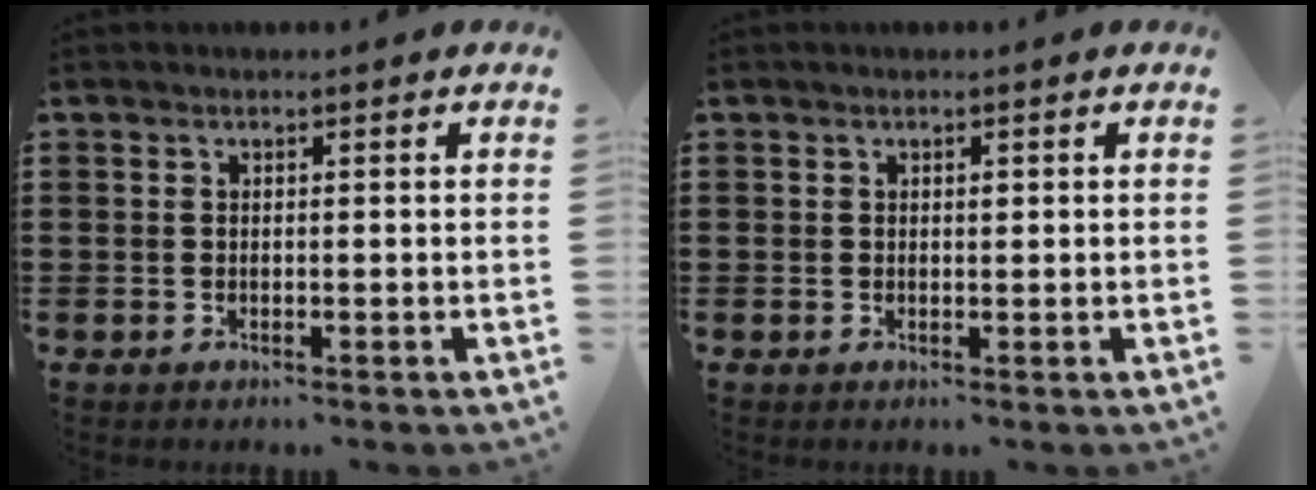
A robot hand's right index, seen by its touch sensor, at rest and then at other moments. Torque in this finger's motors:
{"motor_torque": [0.32, 0.05, 0.01, 0.01]}